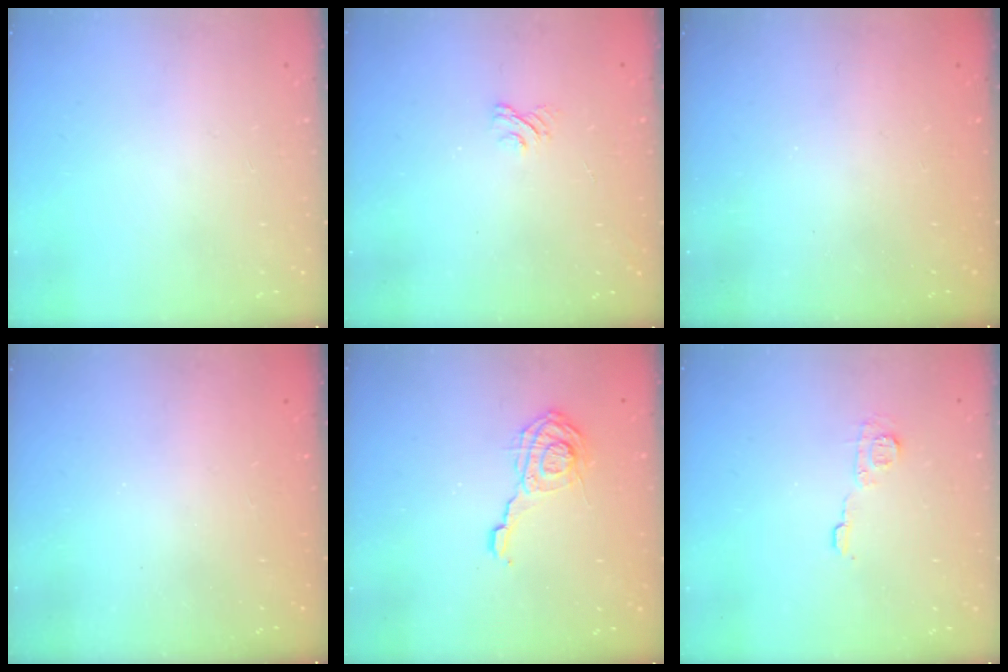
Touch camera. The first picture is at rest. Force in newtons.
{"total": 2.9, "press": 2.6, "slide": 1.2}
{"total": 2.3, "press": 2.2, "slide": 0.7}
{"total": 2.3, "press": 2.1, "slide": 0.8}
{"total": 9.9, "press": 9.9, "slide": 0.5}
{"total": 6.4, "press": 6.4, "slide": 0.5}